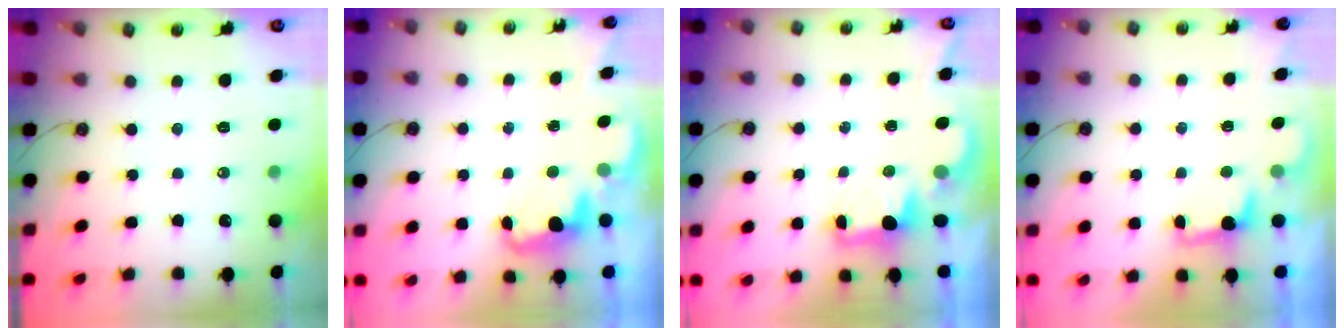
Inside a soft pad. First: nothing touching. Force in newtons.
{"total": 2.5, "press": 2.4, "slide": 0.7}
{"total": 2.2, "press": 2.1, "slide": 0.8}
{"total": 1.8, "press": 1.5, "slide": 1.0}